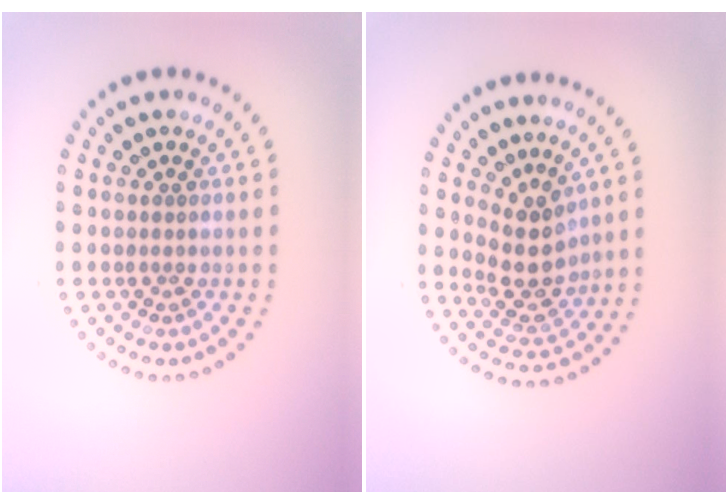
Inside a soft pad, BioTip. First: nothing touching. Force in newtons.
{"total": 3.5, "press": 3.0, "slide": 1.9}